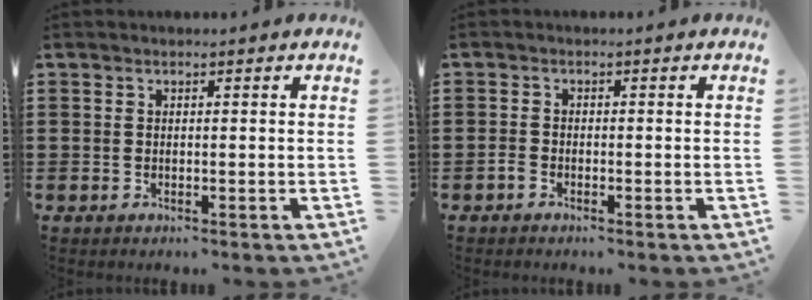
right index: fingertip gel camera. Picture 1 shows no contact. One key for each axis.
{"total": 1.2, "fx": -0.9, "fy": 0.6, "fz": 0.5, "tx": -0.011, "ty": 0.000, "tz": -0.017}